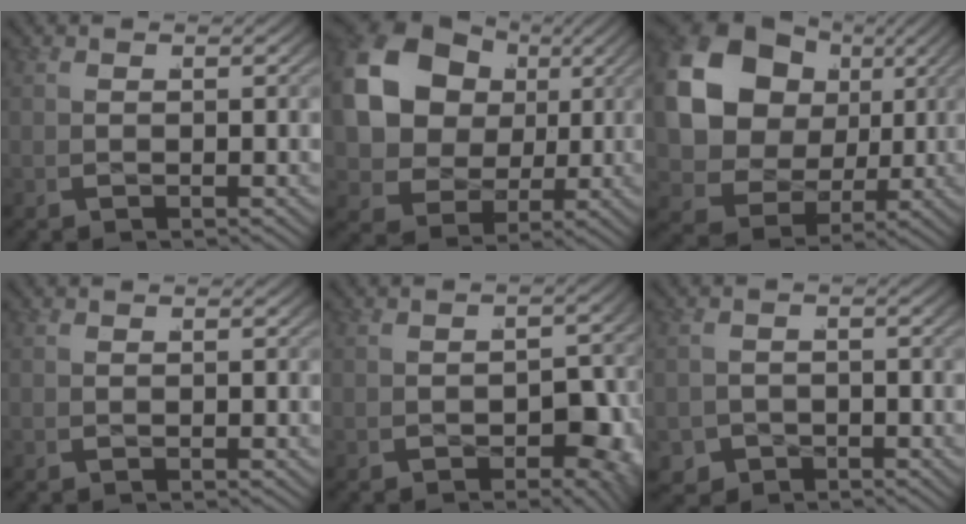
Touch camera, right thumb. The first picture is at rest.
{"total": 13.1, "force": [1.3, 10.2, 8.2], "torque": [-0.210, -0.043, 0.036]}
{"total": 14.8, "force": [1.3, 11.5, 9.3], "torque": [-0.231, -0.041, 0.034]}
{"total": 0.0}
{"total": 4.5, "force": [-1.5, 2.7, 3.2], "torque": [-0.039, -0.026, -0.009]}
{"total": 3.7, "force": [-2.5, 2.7, 0.8], "torque": [-0.022, -0.024, -0.029]}